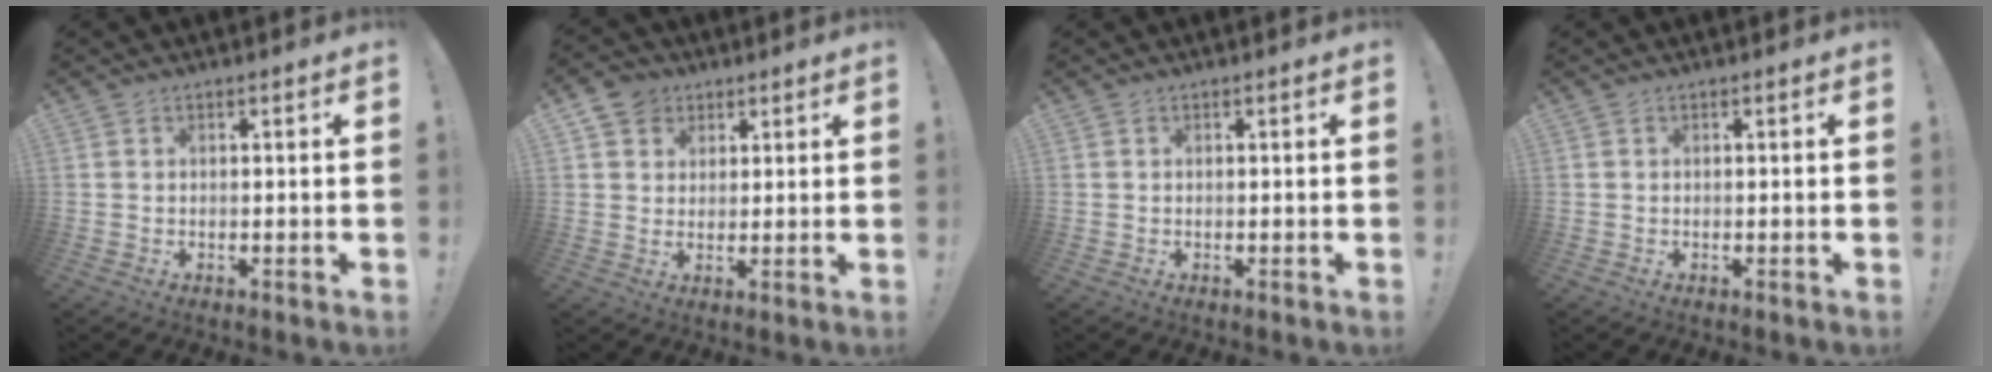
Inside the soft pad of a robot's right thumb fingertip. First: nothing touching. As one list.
[{"total": 6.3, "force": [3.5, 5.0, 1.5], "torque": [-0.018, -0.017, 0.067]}, {"total": 0.0}, {"total": 0.0}]